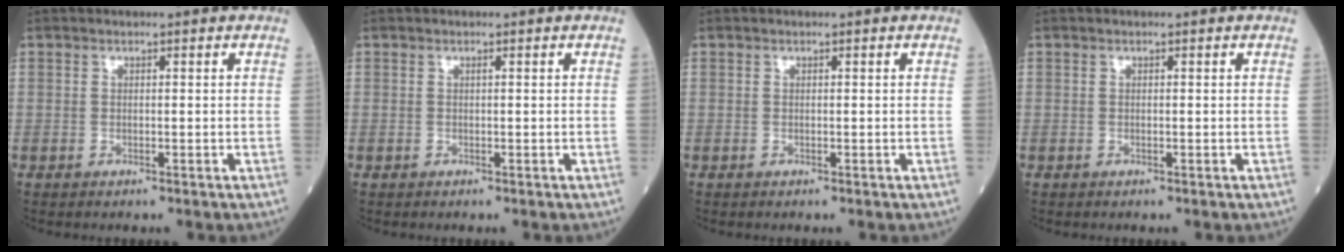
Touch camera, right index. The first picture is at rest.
{"total": 0.0}
{"total": 0.0}
{"total": 0.0}